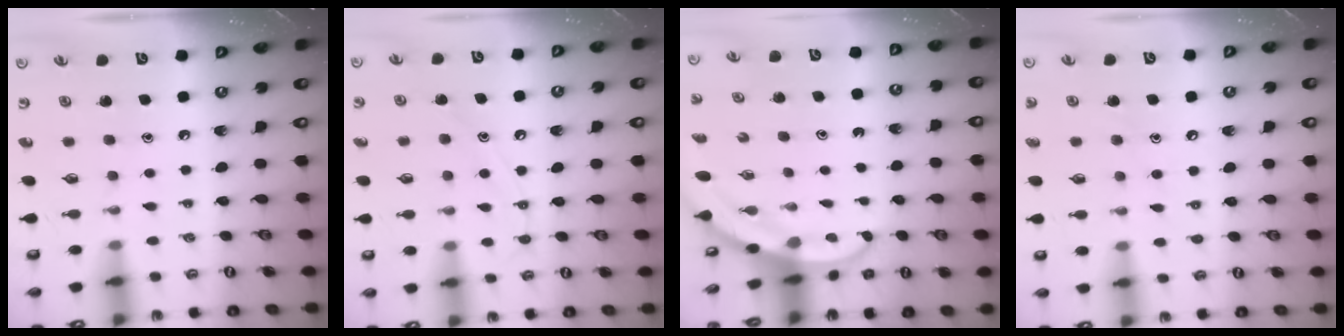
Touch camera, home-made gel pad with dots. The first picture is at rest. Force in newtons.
{"total": 8.8, "press": 8.7, "slide": 0.9}
{"total": 3.3, "press": 3.3, "slide": 0.1}
{"total": 5.4, "press": 5.4, "slide": 0.6}